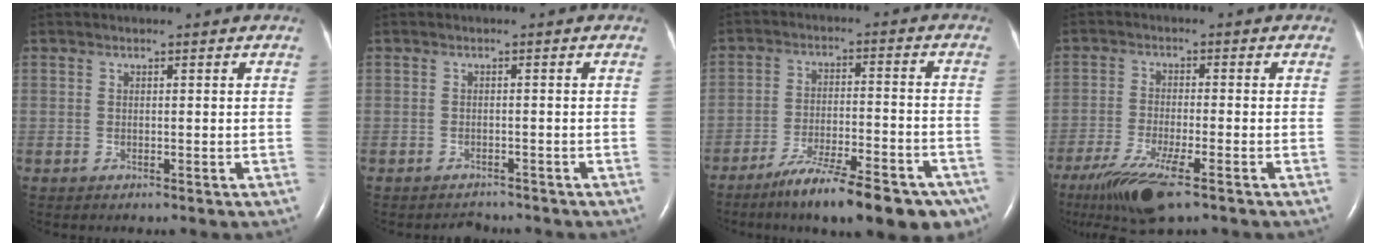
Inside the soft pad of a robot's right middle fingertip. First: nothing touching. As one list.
[{"total": 2.0, "force": [-1.8, 0.6, 0.0], "torque": [-0.003, -0.005, -0.024]}, {"total": 17.7, "force": [-13.3, 3.9, 11.0], "torque": [-0.115, 0.007, -0.199]}, {"total": 9.6, "force": [-6.3, 1.2, 7.2], "torque": [-0.136, -0.027, -0.108]}]